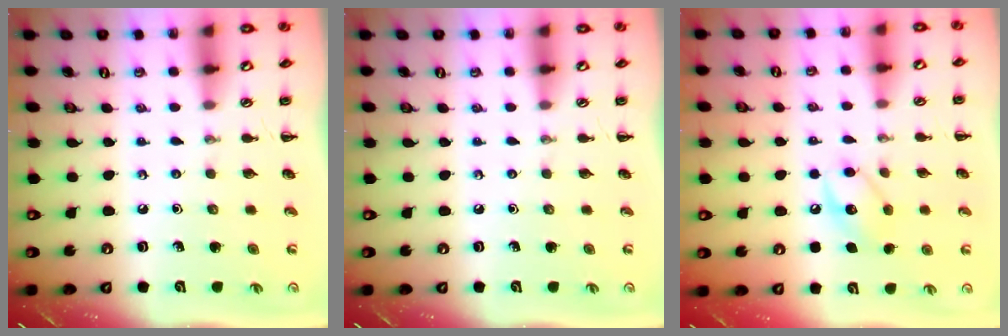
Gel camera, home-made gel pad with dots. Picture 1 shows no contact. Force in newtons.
{"total": 0.0}
{"total": 9.3, "press": 9.2, "slide": 0.8}